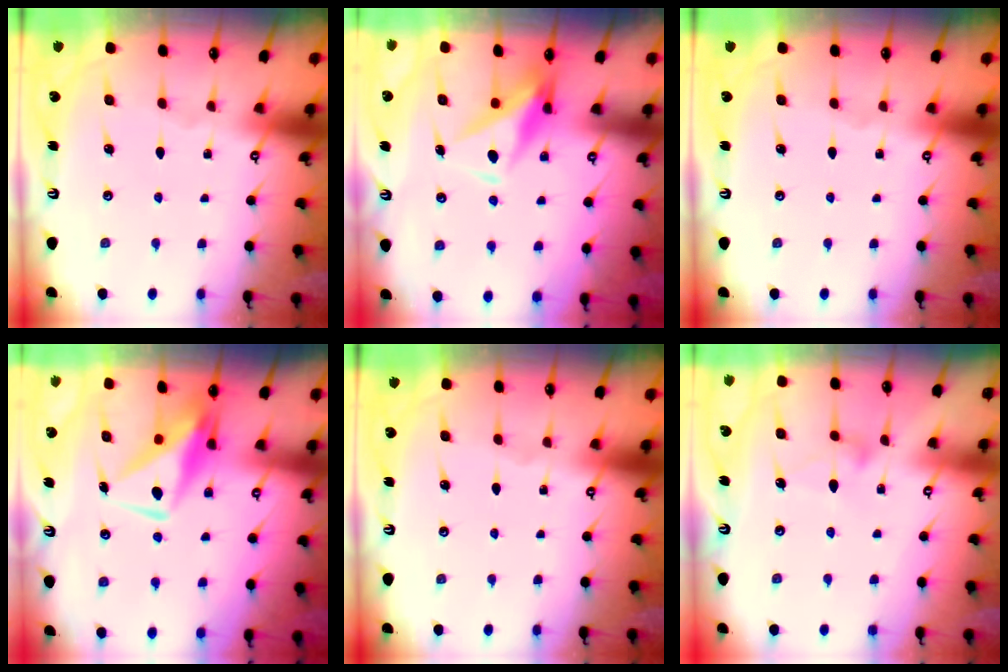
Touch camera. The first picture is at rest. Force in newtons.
{"total": 8.1, "press": 8.0, "slide": 1.4}
{"total": 0.0}
{"total": 7.5, "press": 7.5, "slide": 0.9}
{"total": 0.0}
{"total": 6.4, "press": 6.4, "slide": 0.4}